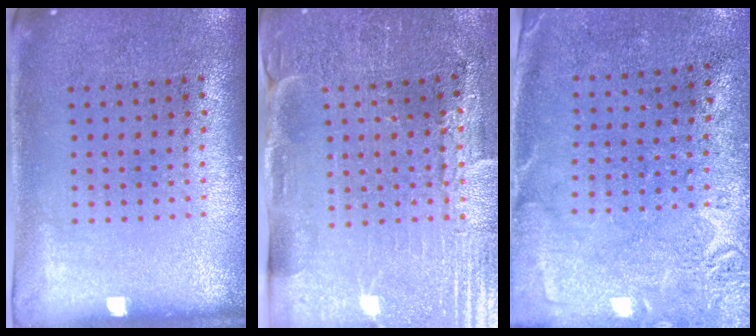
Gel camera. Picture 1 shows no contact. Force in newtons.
{"total": 3.7, "press": 3.7, "slide": 0.6}
{"total": 2.8, "press": 2.2, "slide": 1.7}